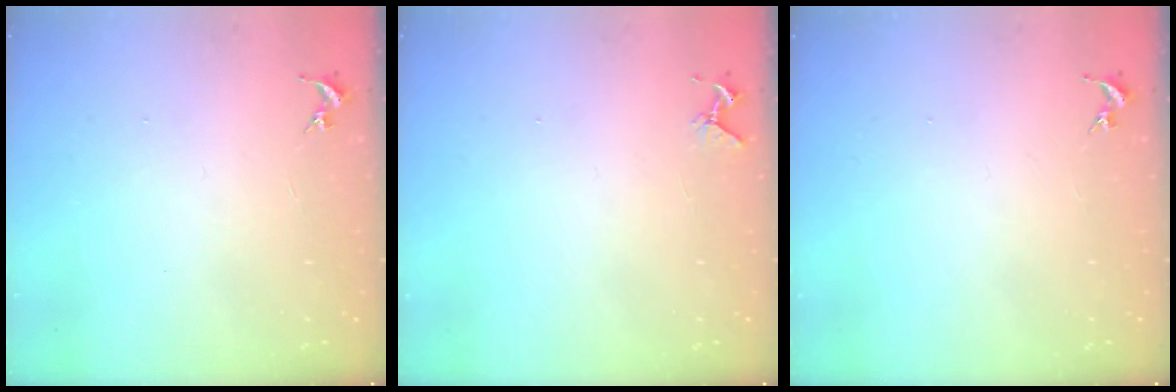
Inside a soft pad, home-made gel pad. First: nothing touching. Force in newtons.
{"total": 4.2, "press": 4.2, "slide": 0.4}
{"total": 0.0}